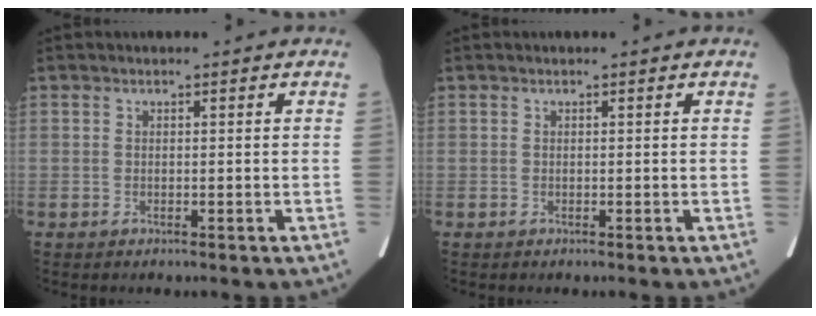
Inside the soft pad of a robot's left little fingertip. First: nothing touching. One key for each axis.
{"total": 0.0}